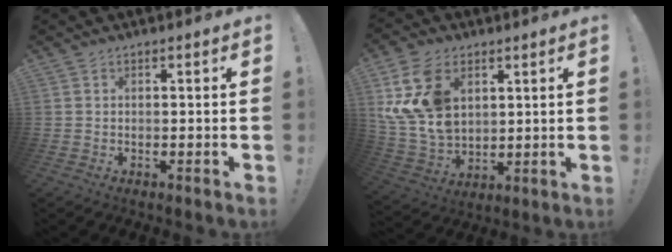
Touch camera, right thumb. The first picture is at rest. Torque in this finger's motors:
{"motor_torque": [1.95, 3.05, 0.95, 0.13, 0.16]}